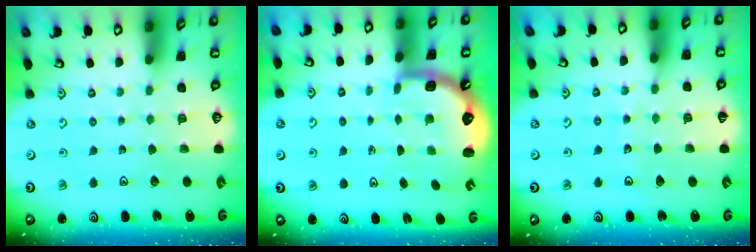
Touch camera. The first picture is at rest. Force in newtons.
{"total": 2.8, "press": 2.5, "slide": 1.2}
{"total": 3.6, "press": 3.5, "slide": 0.4}